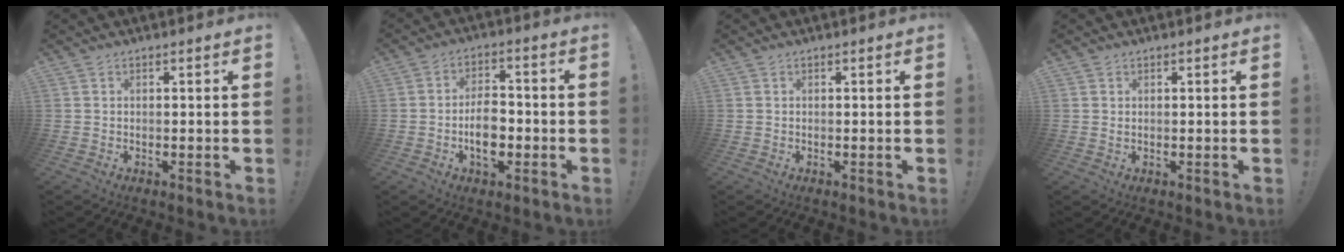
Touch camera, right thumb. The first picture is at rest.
{"total": 8.7, "force": [-2.4, 5.3, 6.5], "torque": [-0.108, 0.007, -0.043]}
{"total": 0.0}
{"total": 0.5, "force": [0.4, 0.3, 0.2], "torque": [-0.004, -0.001, 0.008]}